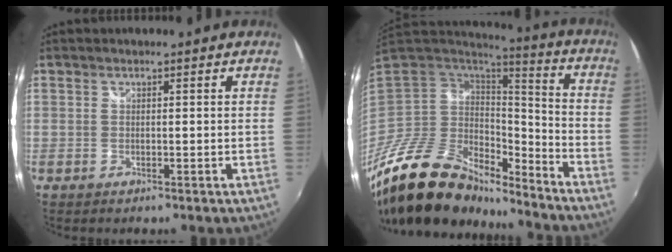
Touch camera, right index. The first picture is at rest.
{"total": 22.3, "force": [-16.9, 9.3, 11.1], "torque": [-0.219, -0.017, -0.289]}